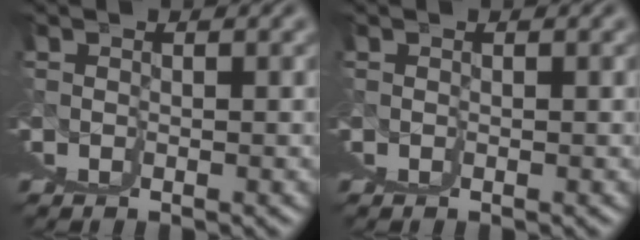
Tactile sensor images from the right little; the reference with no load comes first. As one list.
[{"total": 0.0}]